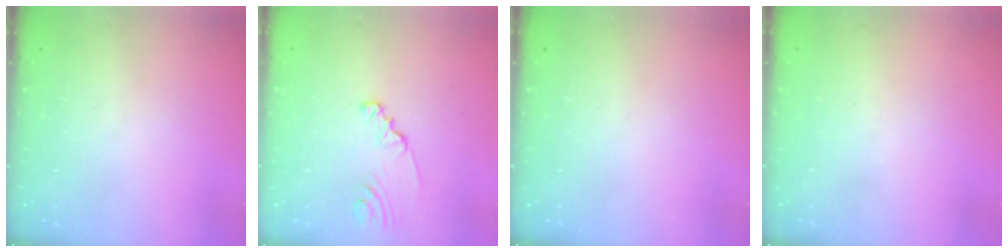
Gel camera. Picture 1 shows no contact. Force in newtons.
{"total": 2.3, "press": 2.3, "slide": 0.3}
{"total": 0.0}
{"total": 0.0}